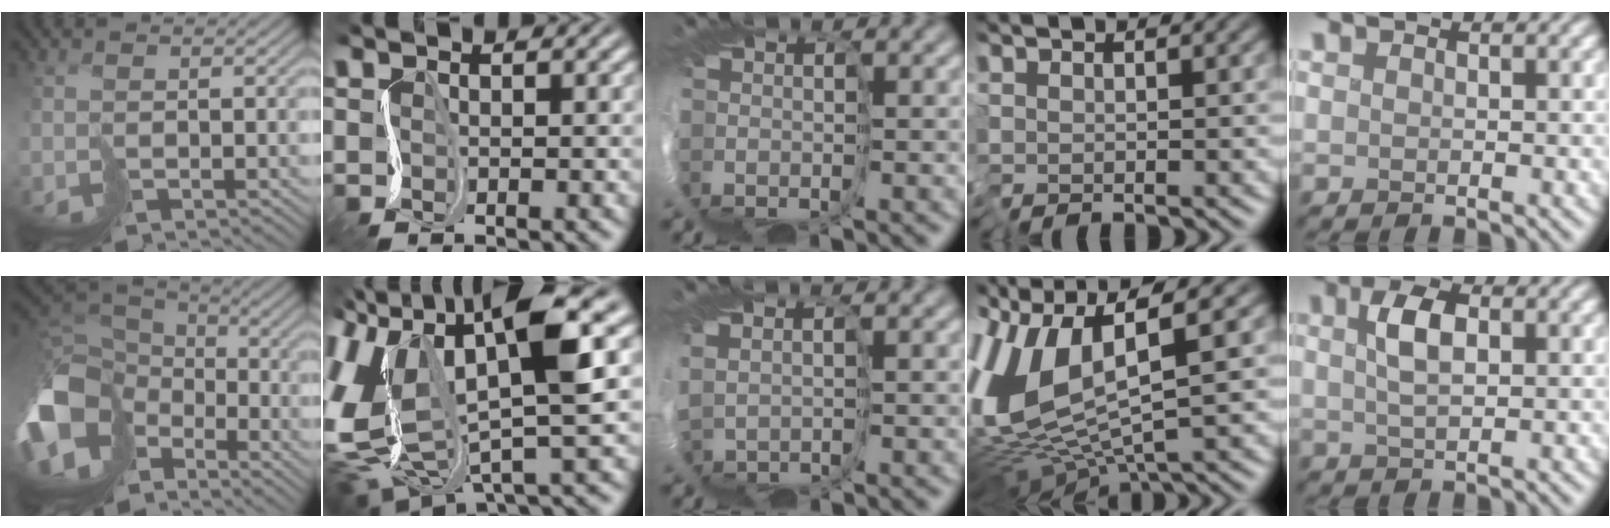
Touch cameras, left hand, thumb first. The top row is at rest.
{"thumb": {"total": 16.1, "force": [-6.5, 11.6, 9.1], "torque": [-0.251, -0.049, -0.110]}, "index": {"total": 10.1, "force": [-0.5, 4.7, 9.0], "torque": [-0.185, -0.029, 0.000]}, "middle": {"total": 2.3, "force": [1.7, 1.2, 0.8], "torque": [-0.044, 0.007, 0.039]}, "ring": {"total": 11.4, "force": [0.5, 3.8, 10.8], "torque": [-0.234, -0.012, 0.022]}, "little": {"total": 2.5, "force": [0.1, 1.0, 2.3], "torque": [-0.068, 0.002, 0.020]}}